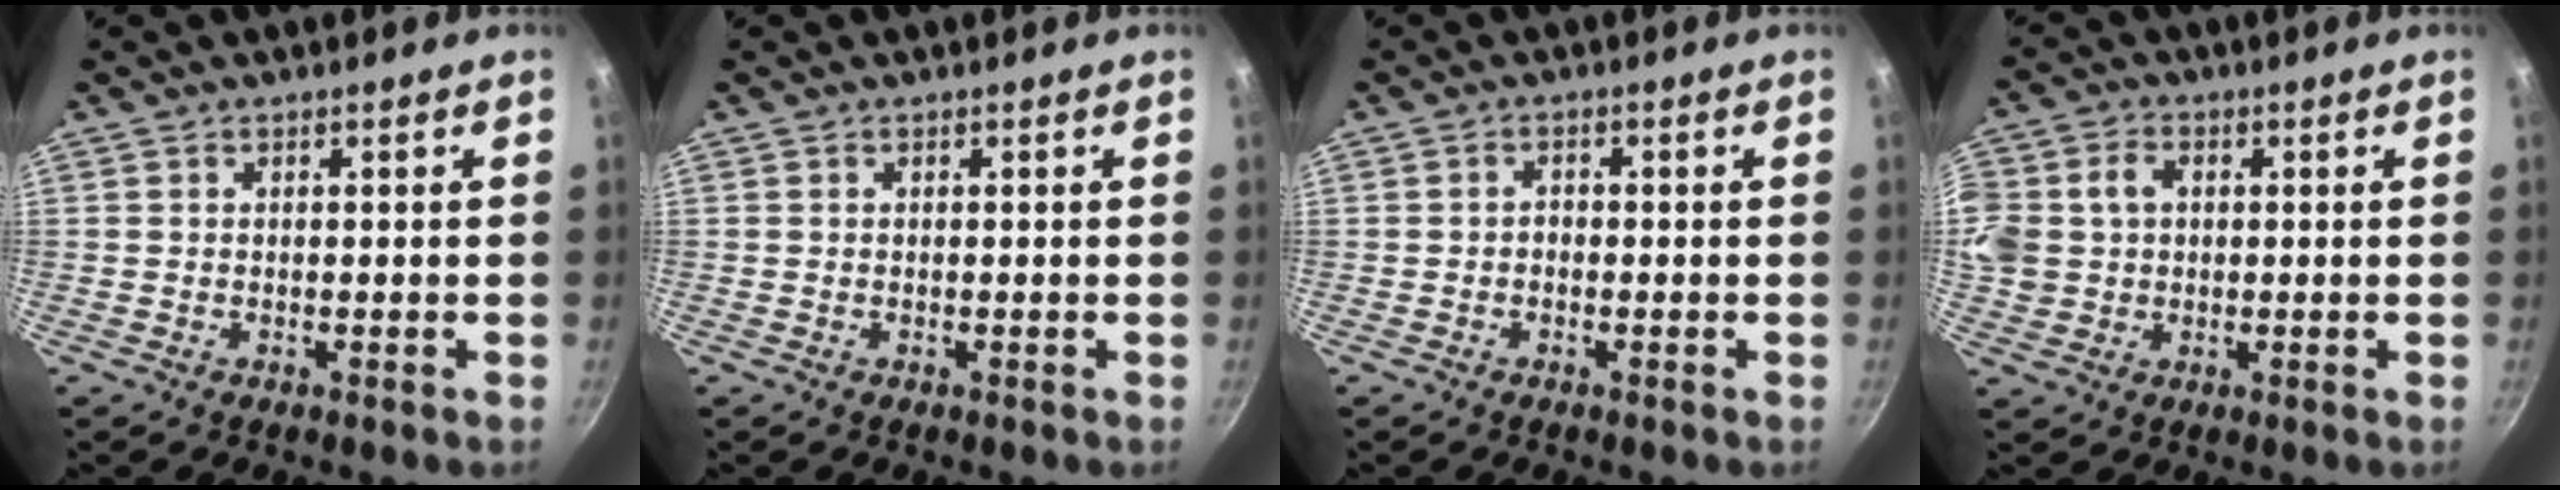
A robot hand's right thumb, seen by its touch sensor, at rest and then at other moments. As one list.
[{"total": 0.0}, {"total": 1.3, "force": [-0.5, 1.0, 0.7], "torque": [-0.010, 0.009, -0.010]}, {"total": 12.6, "force": [1.9, 10.7, 6.4], "torque": [-0.158, 0.029, 0.035]}]